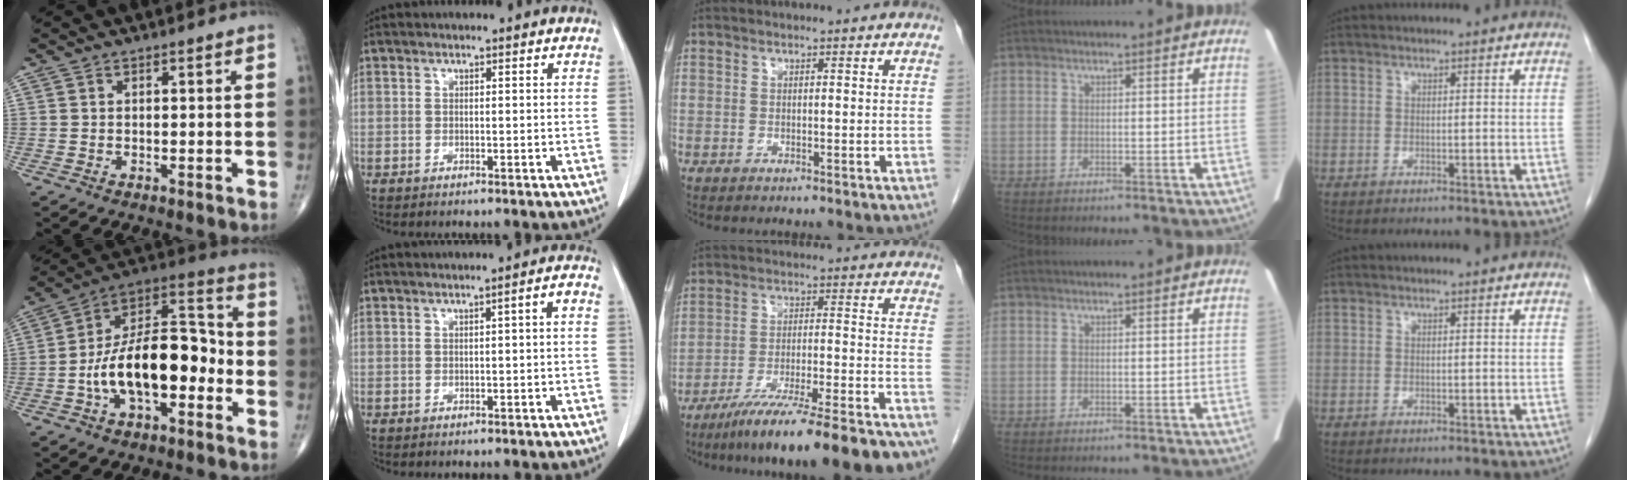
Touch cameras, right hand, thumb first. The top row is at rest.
{"thumb": {"total": 19.9, "force": [-4.3, 10.0, 16.7], "torque": [-0.262, 0.051, -0.079]}, "index": {"total": 2.1, "force": [-0.2, 0.2, 2.1], "torque": [-0.025, 0.006, -0.003]}, "middle": {"total": 20.9, "force": [-17.7, 1.2, 11.1], "torque": [-0.128, -0.008, -0.264]}}